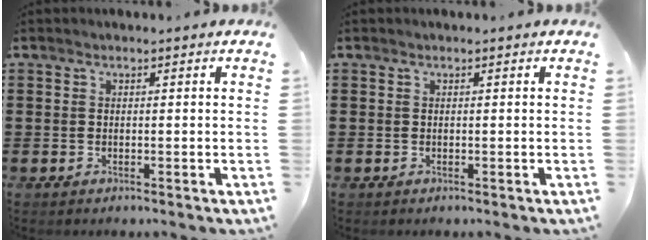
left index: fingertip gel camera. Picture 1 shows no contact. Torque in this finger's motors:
{"motor_torque": [0.00, 0.00, 0.03, 0.00]}